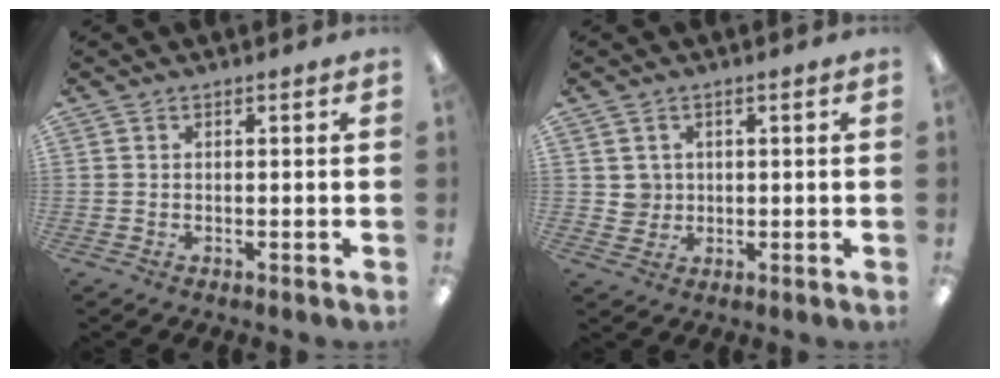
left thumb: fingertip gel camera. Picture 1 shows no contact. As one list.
[{"total": 3.2, "force": [1.1, 3.0, 0.1], "torque": [-0.004, 0.002, 0.019]}]